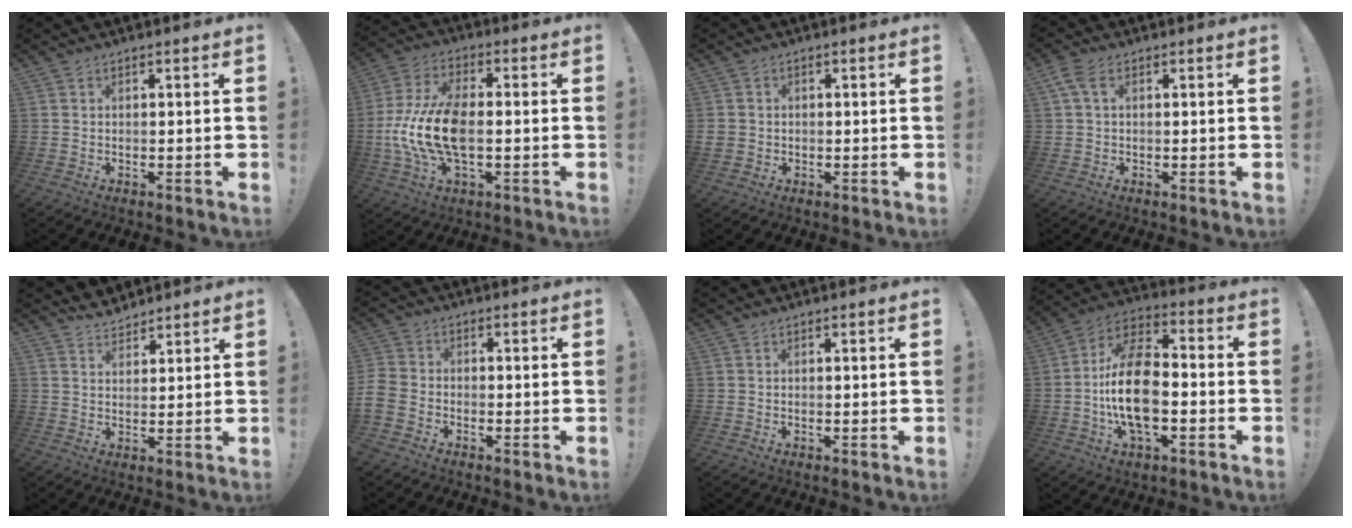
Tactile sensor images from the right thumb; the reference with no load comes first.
{"total": 15.6, "force": [-2.5, 7.7, 13.3], "torque": [-0.276, 0.007, -0.040]}
{"total": 2.3, "force": [-0.1, 2.2, 0.7], "torque": [-0.004, 0.000, -0.001]}
{"total": 4.1, "force": [1.2, 2.3, 3.2], "torque": [-0.069, 0.002, 0.022]}
{"total": 4.9, "force": [4.6, 1.7, 0.5], "torque": [0.001, -0.031, 0.084]}
{"total": 5.0, "force": [-2.9, 3.3, 2.3], "torque": [-0.057, 0.007, -0.054]}
{"total": 0.0}
{"total": 17.9, "force": [-3.0, 9.7, 14.7], "torque": [-0.285, 0.013, -0.053]}